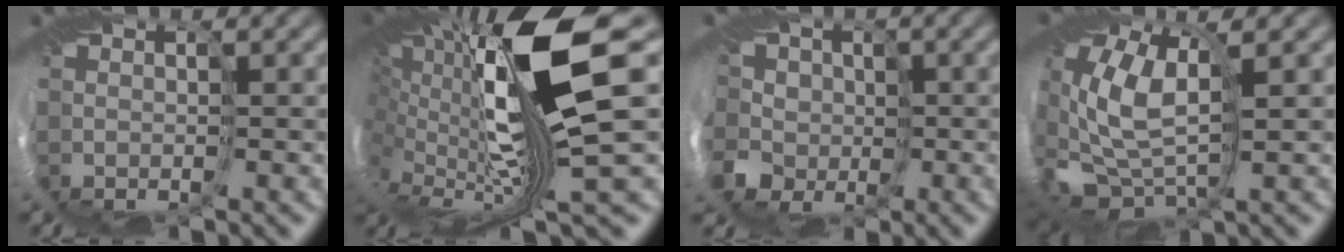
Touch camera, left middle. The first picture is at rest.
{"total": 13.8, "force": [3.3, 3.4, 13.0], "torque": [-0.240, -0.010, 0.063]}
{"total": 7.4, "force": [-0.4, 7.0, 2.3], "torque": [-0.075, 0.014, -0.056]}
{"total": 8.3, "force": [-0.3, 4.8, 6.7], "torque": [-0.176, -0.008, -0.011]}